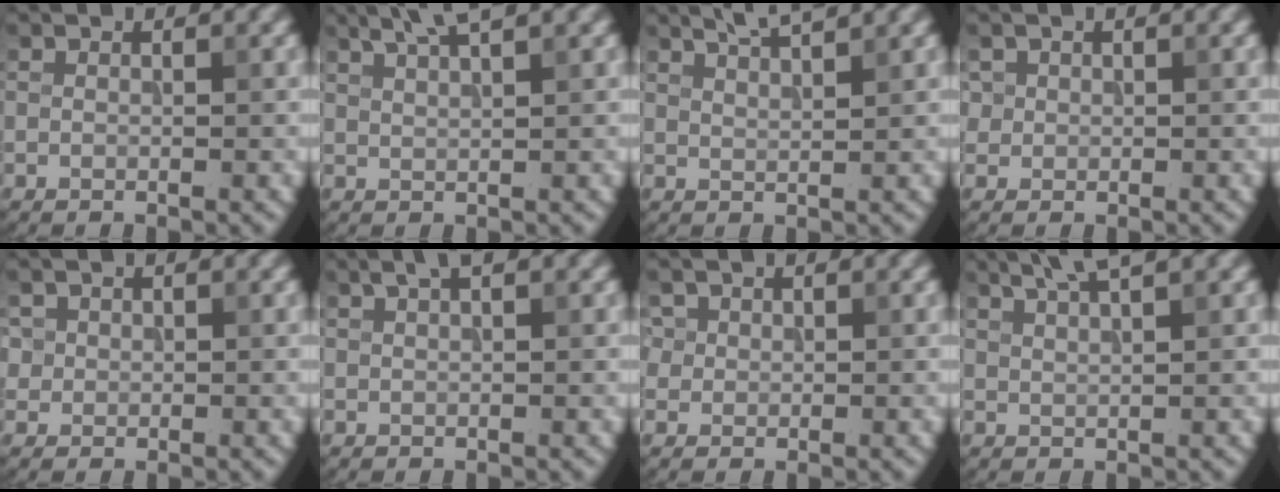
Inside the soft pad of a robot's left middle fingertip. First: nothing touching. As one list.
[{"total": 3.5, "force": [2.6, 0.6, 2.3], "torque": [-0.027, 0.015, 0.037]}, {"total": 3.7, "force": [3.0, 0.9, 2.0], "torque": [-0.008, 0.021, 0.023]}, {"total": 1.1, "force": [0.3, 1.1, 0.1], "torque": [0.007, -0.004, 0.006]}, {"total": 1.4, "force": [0.4, 1.3, 0.2], "torque": [0.001, -0.003, 0.013]}, {"total": 1.6, "force": [1.1, 0.3, 1.1], "torque": [-0.015, 0.003, 0.018]}, {"total": 2.3, "force": [1.0, 1.9, 0.7], "torque": [-0.019, 0.001, 0.034]}, {"total": 3.4, "force": [2.5, 0.6, 2.2], "torque": [-0.025, 0.015, 0.033]}]